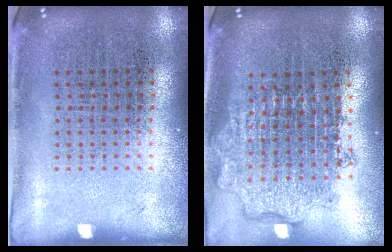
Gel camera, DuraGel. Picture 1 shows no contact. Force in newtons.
{"total": 1.8, "press": 1.5, "slide": 1.1}